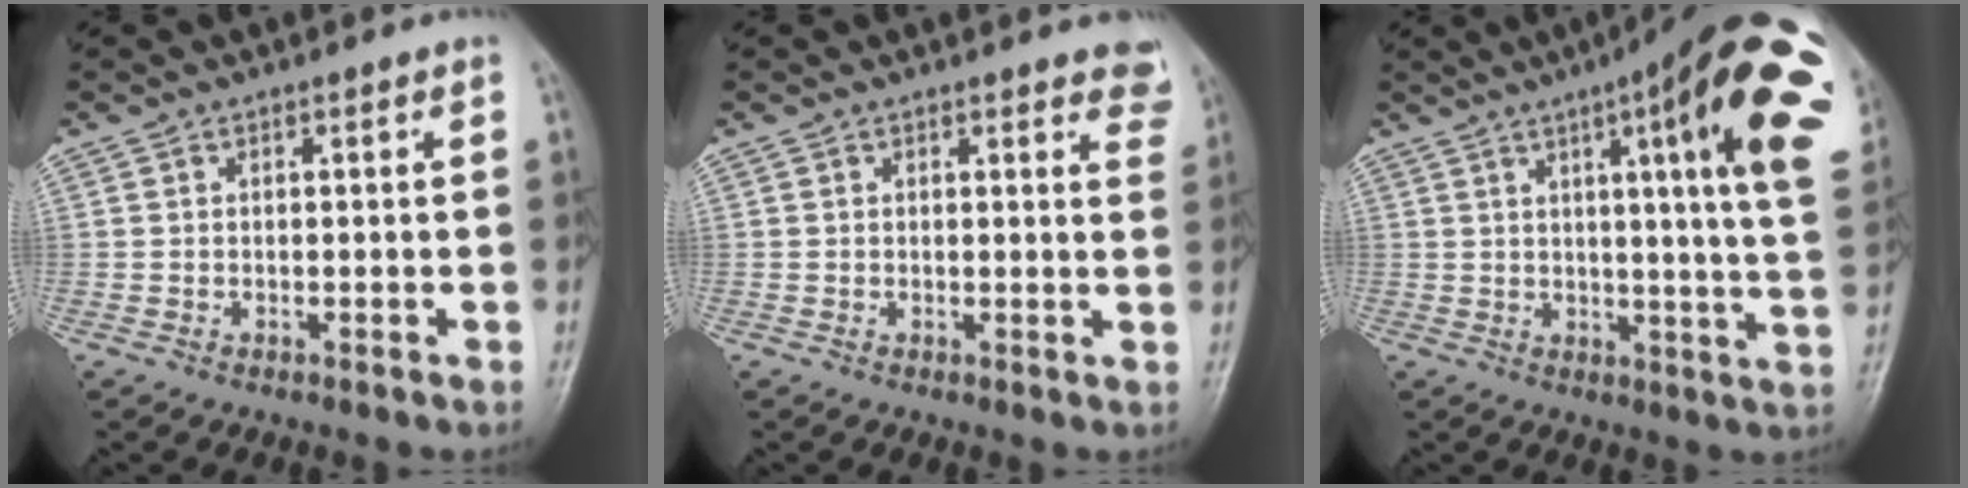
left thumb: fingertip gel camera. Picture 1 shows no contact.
{"total": 4.9, "force": [4.1, 1.6, 2.2], "torque": [0.002, -0.017, 0.030]}
{"total": 24.8, "force": [9.4, 4.0, 22.6], "torque": [-0.240, -0.013, 0.114]}